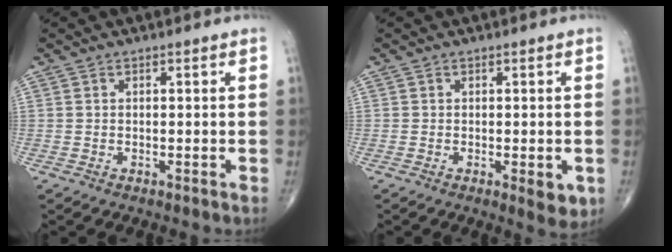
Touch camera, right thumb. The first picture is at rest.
{"total": 3.9, "force": [-1.1, 1.5, 3.3], "torque": [-0.031, -0.006, -0.012]}